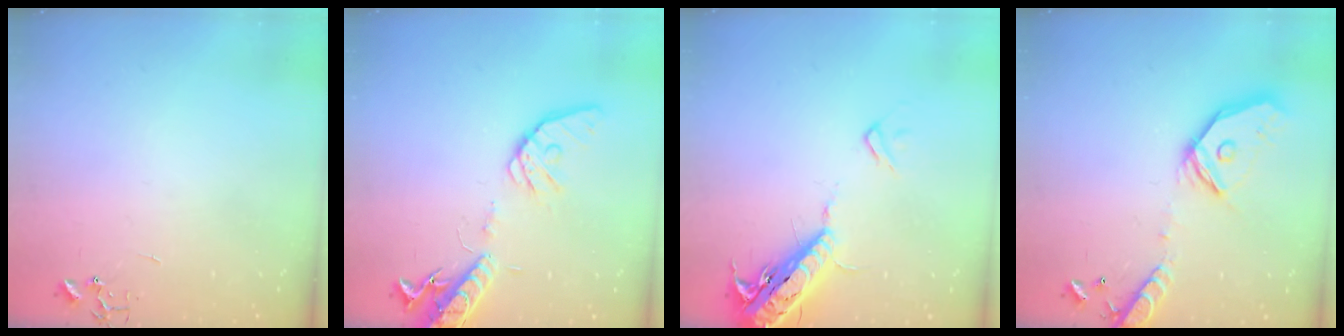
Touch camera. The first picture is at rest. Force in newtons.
{"total": 16.1, "press": 15.8, "slide": 3.0}
{"total": 18.4, "press": 18.0, "slide": 4.0}
{"total": 18.4, "press": 18.2, "slide": 3.1}